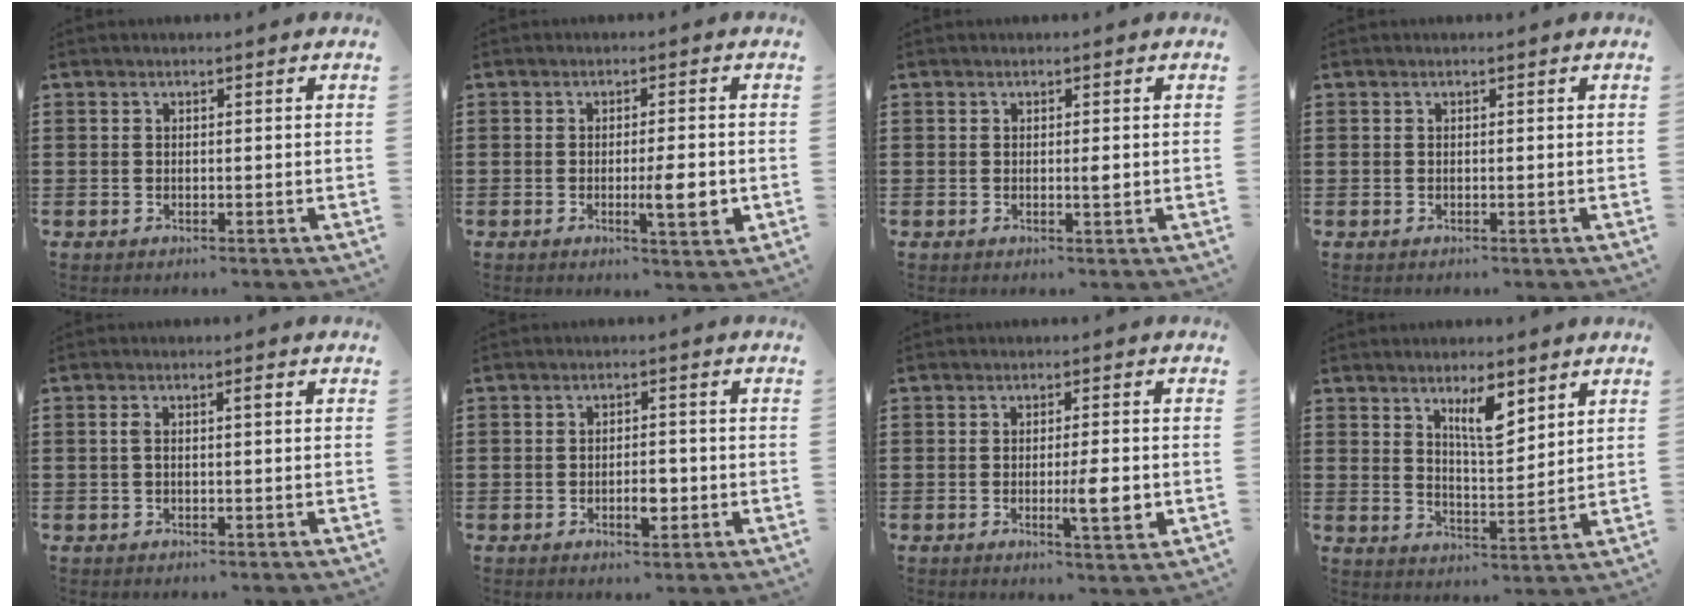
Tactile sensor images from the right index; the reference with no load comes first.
{"total": 5.7, "force": [-1.2, 0.8, 5.5], "torque": [-0.081, -0.010, -0.019]}
{"total": 1.4, "force": [0.0, 0.3, 1.3], "torque": [-0.024, -0.001, -0.001]}
{"total": 0.0}
{"total": 1.6, "force": [0.0, 0.3, 1.6], "torque": [-0.022, -0.001, -0.004]}
{"total": 3.5, "force": [-1.0, 1.5, 3.0], "torque": [-0.053, 0.004, -0.017]}
{"total": 5.8, "force": [-1.2, 0.8, 5.6], "torque": [-0.083, -0.010, -0.020]}
{"total": 6.5, "force": [4.1, 1.9, 4.7], "torque": [-0.076, -0.012, 0.066]}